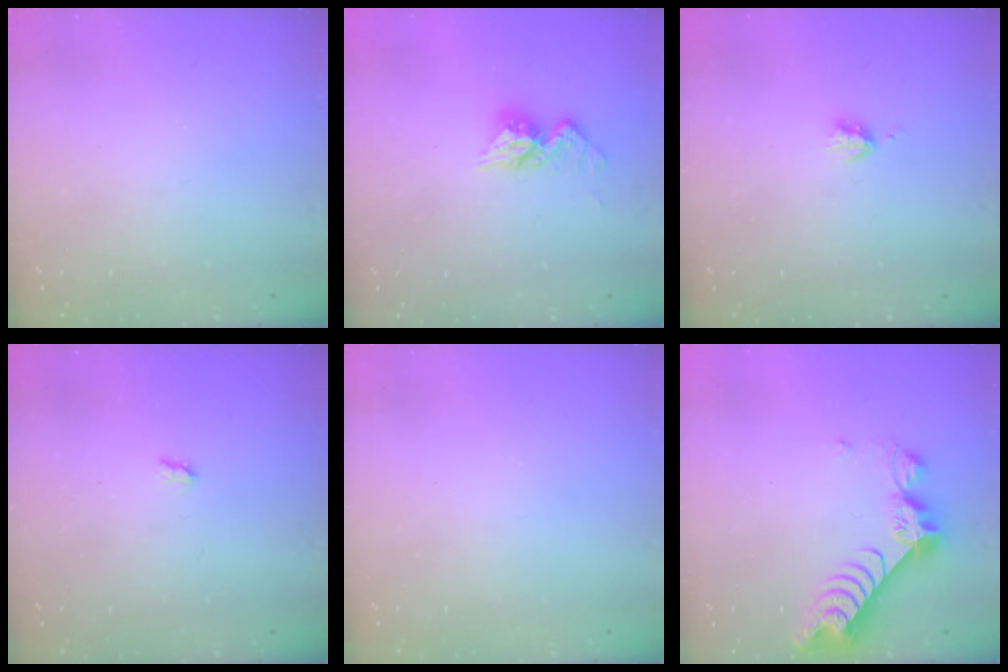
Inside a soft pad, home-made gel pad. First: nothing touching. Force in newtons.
{"total": 10.1, "press": 10.1, "slide": 0.7}
{"total": 3.4, "press": 3.3, "slide": 0.5}
{"total": 1.7, "press": 1.6, "slide": 0.3}
{"total": 0.0}
{"total": 9.0, "press": 8.9, "slide": 0.9}